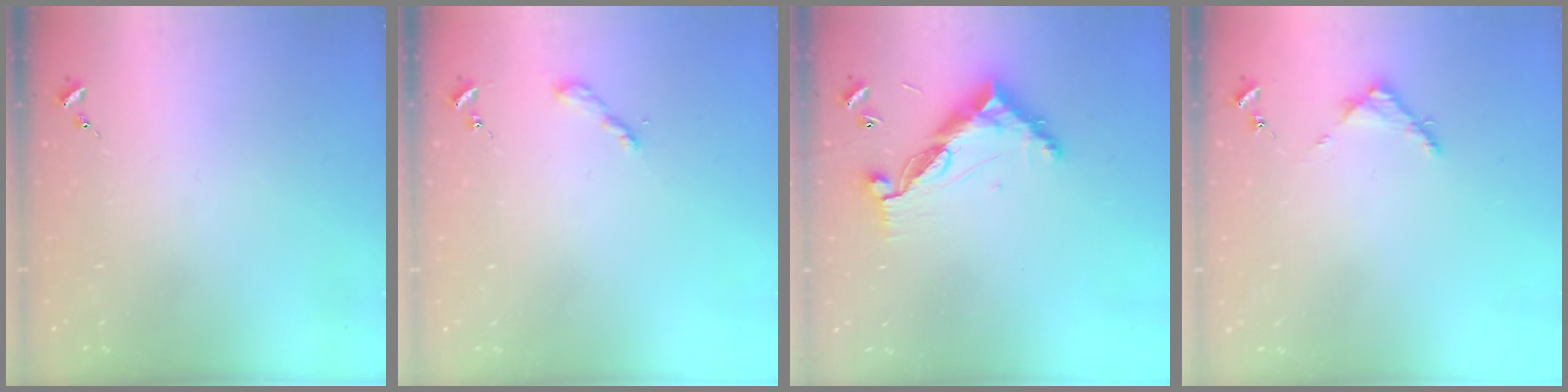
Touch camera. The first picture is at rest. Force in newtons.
{"total": 2.2, "press": 2.2, "slide": 0.2}
{"total": 11.5, "press": 11.4, "slide": 1.0}
{"total": 3.6, "press": 3.6, "slide": 0.3}